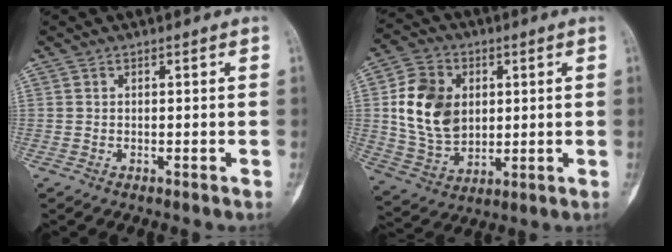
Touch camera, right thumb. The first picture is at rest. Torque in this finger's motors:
{"motor_torque": [0.64, 1.92, 0.93, -0.28, 0.09]}